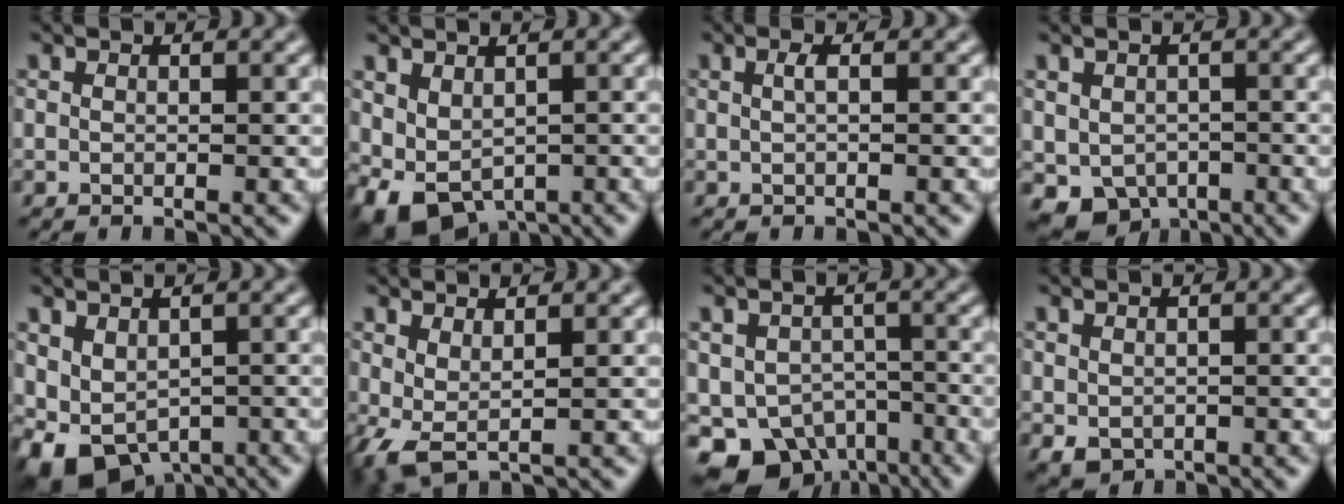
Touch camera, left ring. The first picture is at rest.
{"total": 4.8, "force": [-1.0, 3.3, 3.4], "torque": [-0.061, -0.017, -0.003]}
{"total": 0.9, "force": [0.2, 0.2, 0.9], "torque": [-0.019, 0.004, 0.003]}
{"total": 4.8, "force": [-1.9, 3.7, 2.3], "torque": [-0.034, -0.018, -0.020]}
{"total": 5.8, "force": [-1.8, 4.0, 3.7], "torque": [-0.060, -0.021, -0.015]}
{"total": 2.4, "force": [0.6, 1.1, 2.1], "torque": [-0.054, -0.006, 0.012]}
{"total": 7.7, "force": [-4.1, 5.4, 3.6], "torque": [-0.049, -0.021, -0.064]}
{"total": 1.6, "force": [-0.4, 1.3, 0.8], "torque": [-0.017, -0.010, -0.002]}